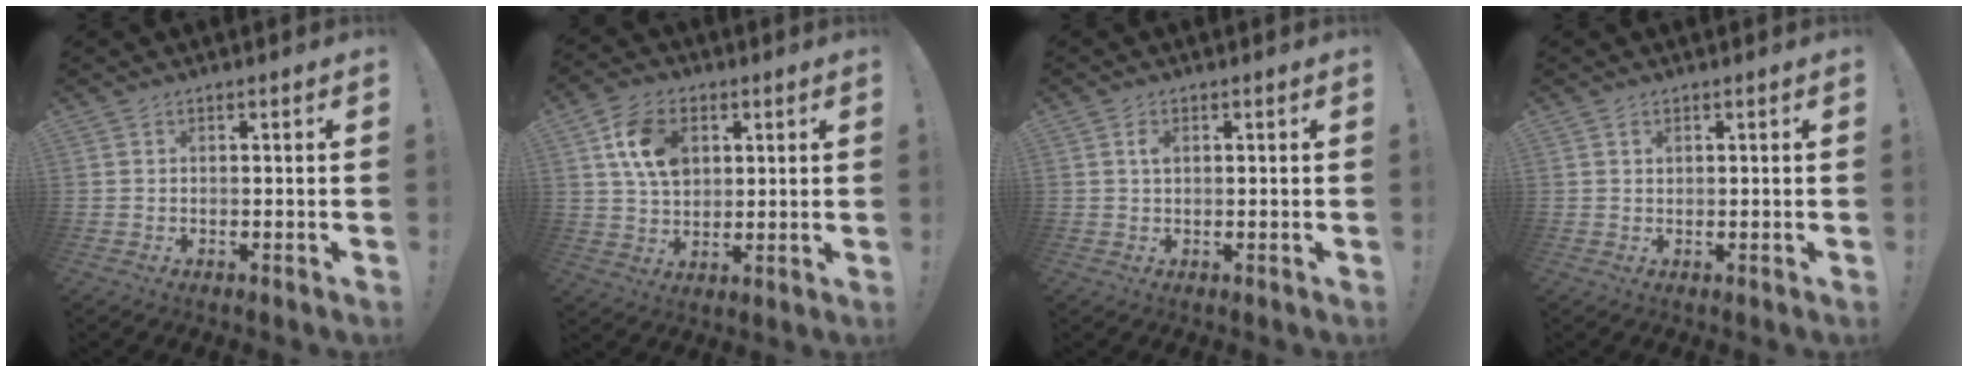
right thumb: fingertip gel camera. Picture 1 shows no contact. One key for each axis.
{"total": 12.8, "fx": 4.5, "fy": 9.1, "fz": 7.8, "tx": -0.128, "ty": 0.006, "tz": 0.091}
{"total": 1.7, "fx": 0.5, "fy": 1.0, "fz": 1.3, "tx": -0.020, "ty": 0.001, "tz": 0.006}
{"total": 0.7, "fx": 0.3, "fy": 0.5, "fz": 0.3, "tx": -0.007, "ty": 0.000, "tz": 0.007}